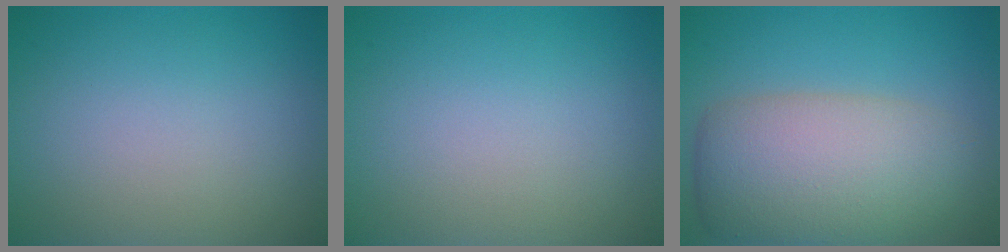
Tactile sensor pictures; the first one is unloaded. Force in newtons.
{"total": 0.0}
{"total": 9.2, "press": 9.2, "slide": 0.7}